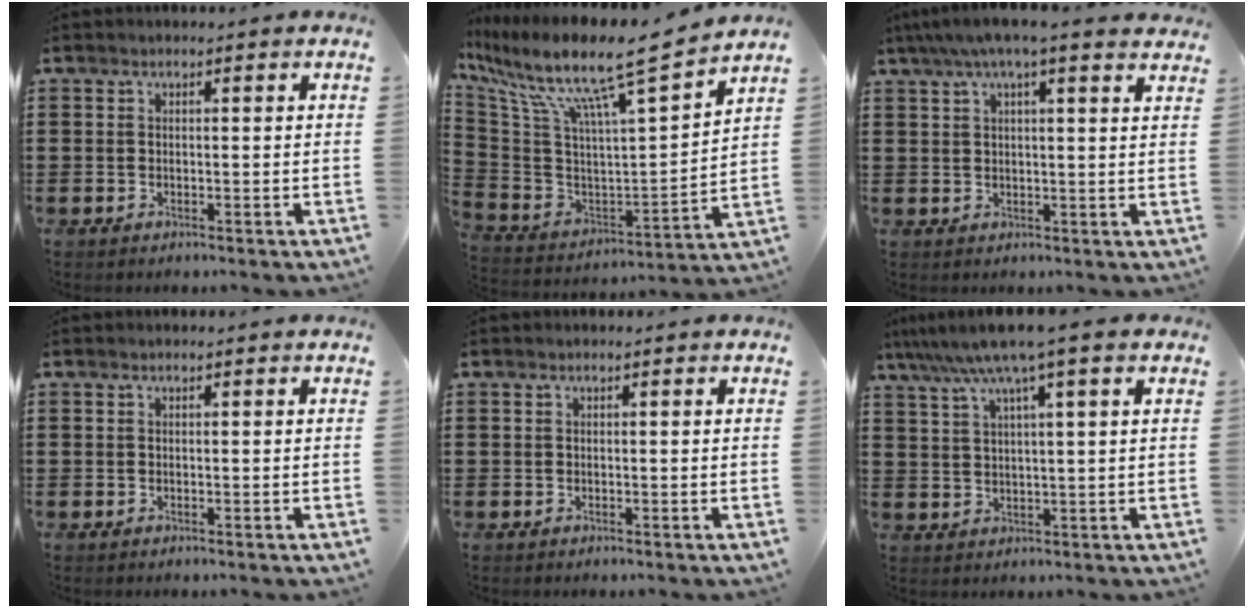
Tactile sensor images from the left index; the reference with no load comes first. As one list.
[{"total": 12.0, "force": [9.1, 0.7, 7.7], "torque": [-0.171, -0.068, 0.142]}, {"total": 4.7, "force": [3.6, 0.4, 3.0], "torque": [-0.070, -0.003, 0.063]}, {"total": 0.0}, {"total": 0.0}, {"total": 7.2, "force": [4.5, -0.2, 5.6], "torque": [-0.119, -0.012, 0.076]}]